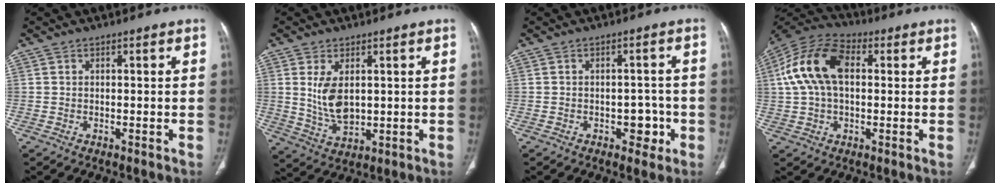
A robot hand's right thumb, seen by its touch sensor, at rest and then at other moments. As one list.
[{"total": 7.6, "force": [1.5, 4.2, 6.1], "torque": [-0.111, -0.016, 0.044]}, {"total": 4.1, "force": [-1.6, 2.8, 2.6], "torque": [-0.012, 0.015, -0.020]}, {"total": 14.7, "force": [2.4, 9.0, 11.3], "torque": [-0.228, 0.032, 0.038]}]